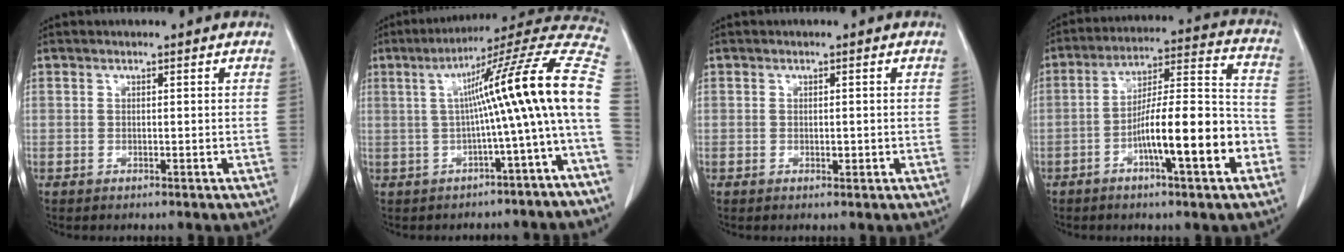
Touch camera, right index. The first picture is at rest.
{"total": 16.7, "force": [-0.9, -1.4, 16.6], "torque": [-0.221, 0.042, -0.023]}
{"total": 1.0, "force": [-0.2, 0.6, 0.8], "torque": [-0.010, 0.000, -0.002]}
{"total": 14.7, "force": [-5.6, 1.8, 13.5], "torque": [-0.218, 0.014, -0.089]}